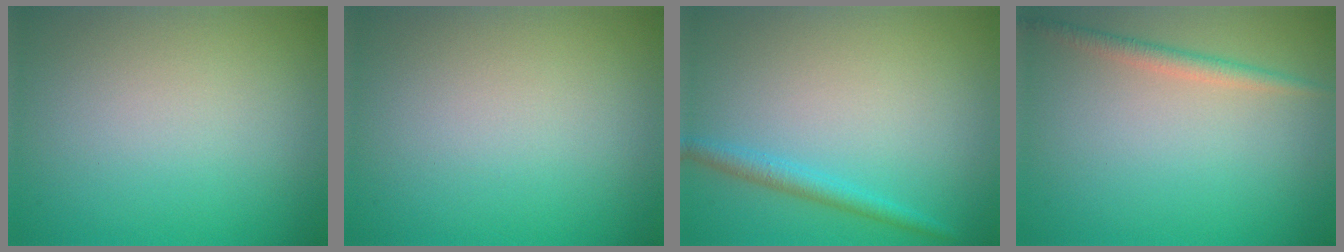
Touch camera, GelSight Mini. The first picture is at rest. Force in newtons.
{"total": 0.0}
{"total": 1.8, "press": 1.8, "slide": 0.2}
{"total": 1.7, "press": 1.7, "slide": 0.1}